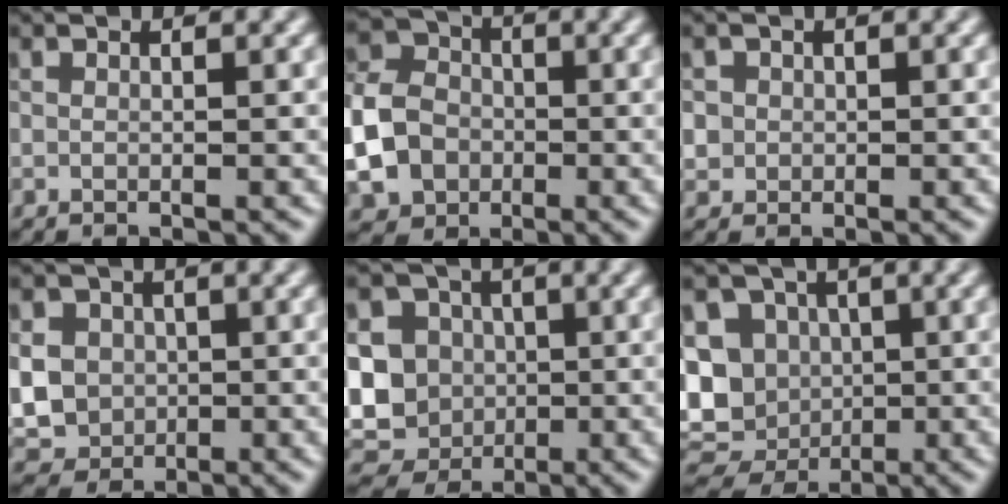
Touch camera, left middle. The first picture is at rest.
{"total": 7.1, "force": [-1.7, 5.9, 3.6], "torque": [-0.092, -0.009, -0.042]}
{"total": 1.2, "force": [0.0, 1.2, 0.1], "torque": [0.008, -0.004, 0.004]}
{"total": 6.0, "force": [0.2, 5.3, 2.7], "torque": [-0.064, 0.009, -0.013]}
{"total": 12.3, "force": [-0.5, 11.2, 4.9], "torque": [-0.115, 0.015, -0.030]}
{"total": 10.1, "force": [-0.6, 8.7, 5.1], "torque": [-0.064, 0.001, -0.036]}